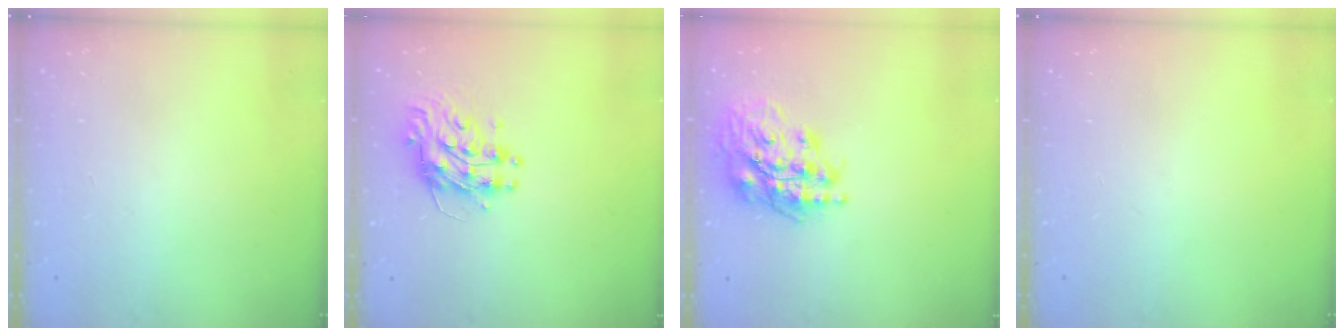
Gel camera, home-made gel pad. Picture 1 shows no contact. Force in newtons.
{"total": 9.8, "press": 9.8, "slide": 1.1}
{"total": 18.3, "press": 18.1, "slide": 2.6}
{"total": 0.0}